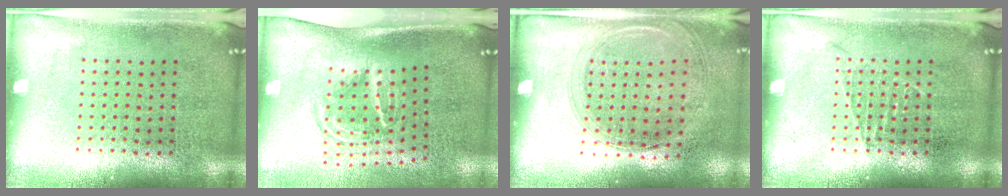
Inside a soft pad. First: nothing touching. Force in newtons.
{"total": 1.7, "press": 1.1, "slide": 1.3}
{"total": 1.3, "press": 1.2, "slide": 0.5}
{"total": 0.7, "press": 0.7, "slide": 0.1}